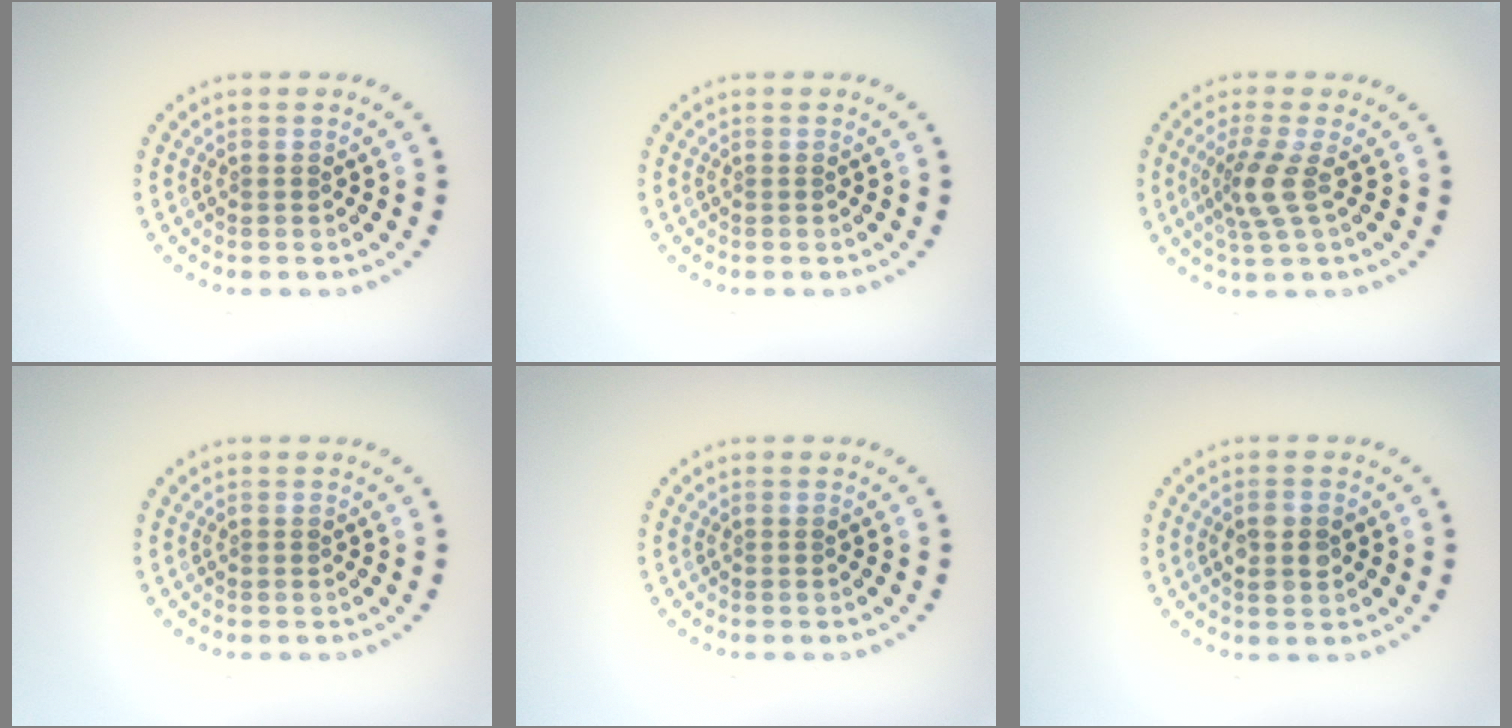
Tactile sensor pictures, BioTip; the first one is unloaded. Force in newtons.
{"total": 0.0}
{"total": 2.9, "press": 2.1, "slide": 1.9}
{"total": 0.0}
{"total": 0.0}
{"total": 2.3, "press": 2.3, "slide": 0.2}